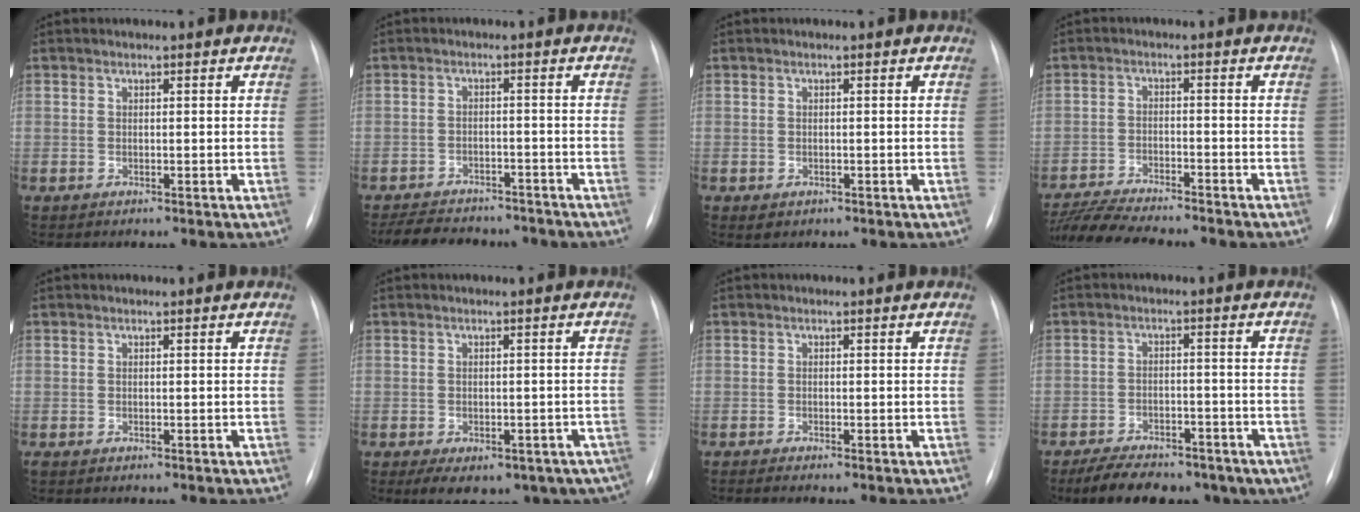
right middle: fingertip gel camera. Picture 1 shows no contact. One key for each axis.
{"total": 12.3, "fx": -10.8, "fy": 4.2, "fz": 4.0, "tx": -0.074, "ty": 0.006, "tz": -0.142}
{"total": 1.2, "fx": -0.5, "fy": 1.0, "fz": 0.4, "tx": -0.005, "ty": 0.003, "tz": -0.001}
{"total": 11.8, "fx": -10.7, "fy": 0.8, "fz": 5.0, "tx": -0.084, "ty": -0.012, "tz": -0.170}
{"total": 2.0, "fx": -1.7, "fy": 0.8, "fz": 0.8, "tx": -0.011, "ty": -0.004, "tz": -0.019}
{"total": 15.8, "fx": -10.7, "fy": 8.5, "fz": 7.9, "tx": -0.102, "ty": 0.000, "tz": -0.122}
{"total": 1.2, "fx": -1.0, "fy": -0.1, "fz": 0.7, "tx": -0.009, "ty": 0.001, "tz": -0.015}
{"total": 15.4, "fx": -10.8, "fy": 7.4, "fz": 8.1, "tx": -0.148, "ty": -0.001, "tz": -0.150}